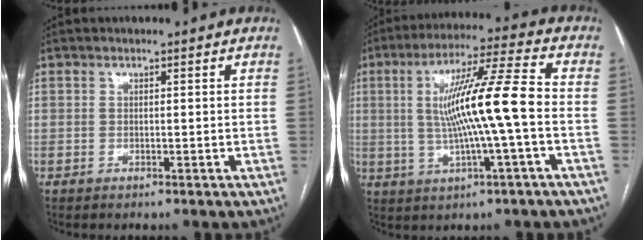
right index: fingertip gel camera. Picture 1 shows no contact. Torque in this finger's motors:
{"motor_torque": [0.99, -0.07, 0.47, 0.21]}